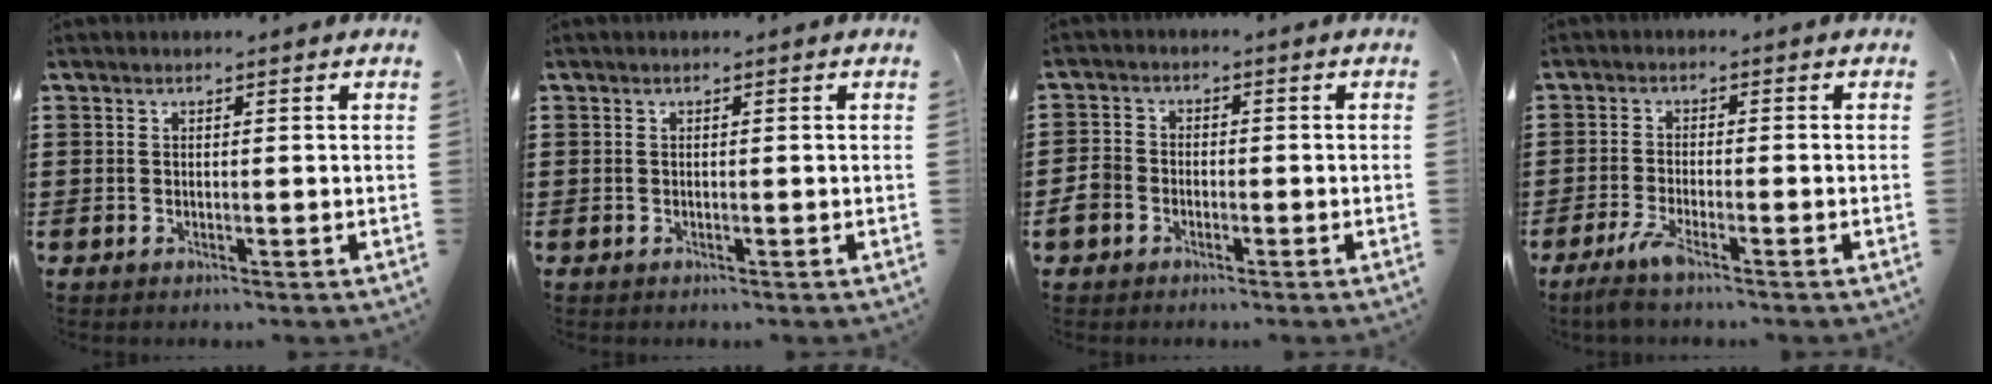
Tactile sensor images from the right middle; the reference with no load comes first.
{"total": 0.0}
{"total": 3.2, "force": [-1.8, 2.5, 0.9], "torque": [-0.045, -0.005, -0.044]}
{"total": 3.5, "force": [-2.3, 0.2, 2.6], "torque": [-0.064, -0.010, -0.048]}